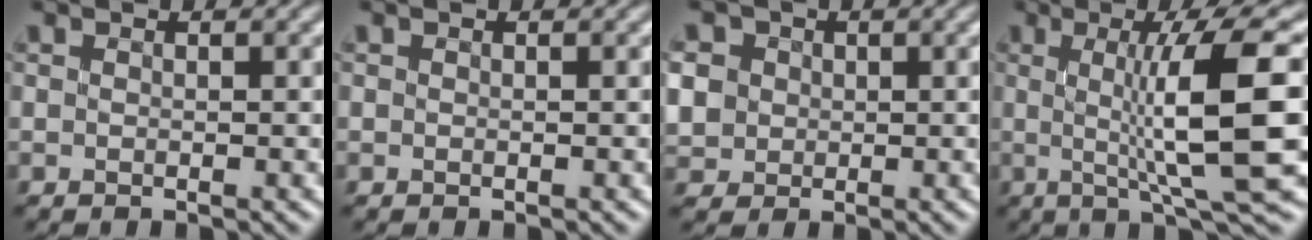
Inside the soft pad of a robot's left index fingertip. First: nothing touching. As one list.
[{"total": 0.0}, {"total": 5.0, "force": [1.1, 4.5, 1.9], "torque": [-0.078, 0.019, 0.019]}, {"total": 9.5, "force": [0.4, 1.5, 9.4], "torque": [-0.130, -0.003, 0.013]}]